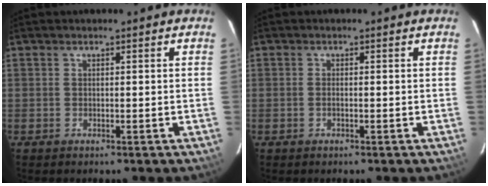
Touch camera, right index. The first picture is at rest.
{"total": 0.7, "force": [-0.2, 0.2, 0.6], "torque": [-0.014, 0.001, -0.004]}